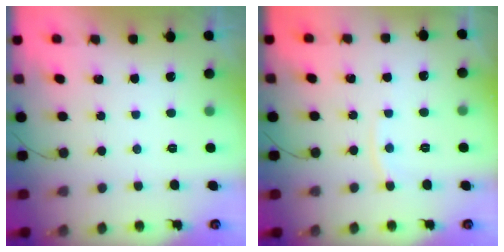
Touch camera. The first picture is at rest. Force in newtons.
{"total": 3.9, "press": 3.9, "slide": 0.5}